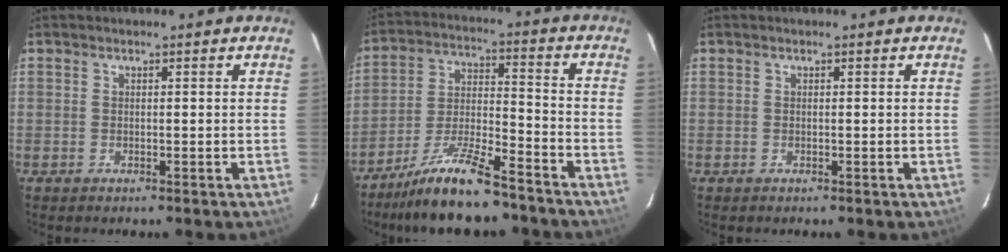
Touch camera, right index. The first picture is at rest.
{"total": 13.6, "force": [-11.1, 2.2, 7.5], "torque": [-0.158, -0.004, -0.199]}
{"total": 0.0}